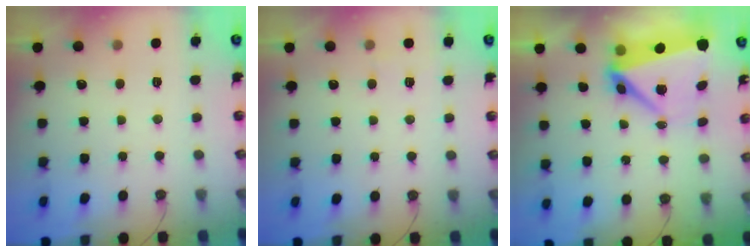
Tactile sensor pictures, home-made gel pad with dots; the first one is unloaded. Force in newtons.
{"total": 2.7, "press": 2.3, "slide": 1.5}
{"total": 7.6, "press": 7.4, "slide": 1.7}